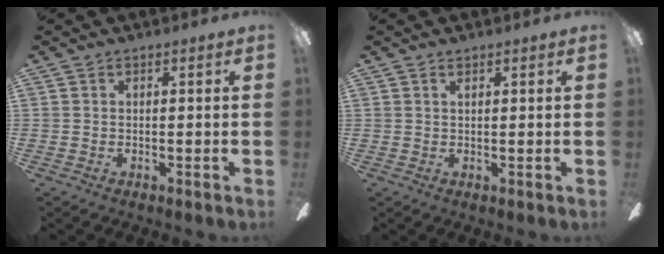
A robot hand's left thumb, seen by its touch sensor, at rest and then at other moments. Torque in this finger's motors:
{"motor_torque": [0.29, -0.09, -0.45, 0.34, 0.04]}